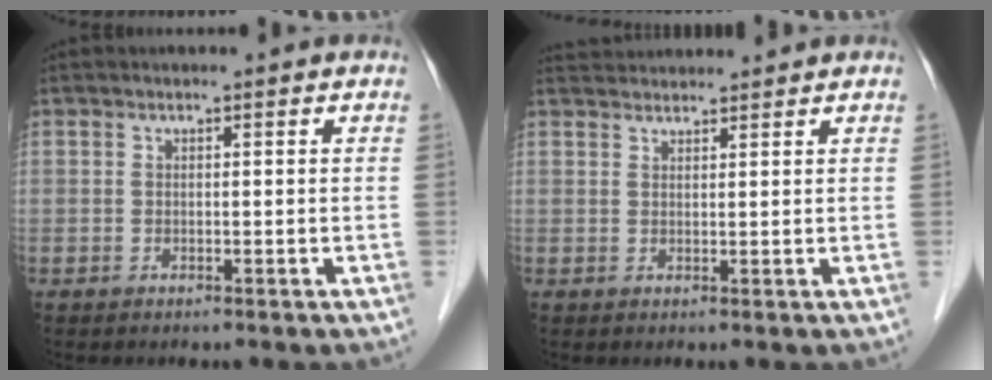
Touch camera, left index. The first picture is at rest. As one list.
[{"total": 4.7, "force": [4.7, 0.5, 0.6], "torque": [-0.012, 0.037, 0.076]}]